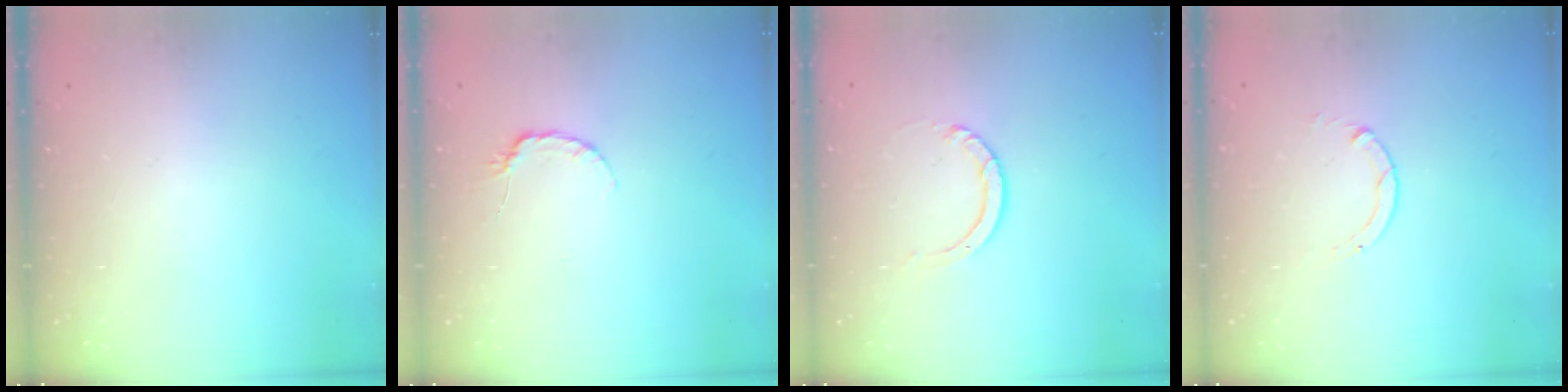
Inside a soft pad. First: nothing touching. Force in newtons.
{"total": 4.0, "press": 4.0, "slide": 0.5}
{"total": 3.6, "press": 3.6, "slide": 0.3}
{"total": 0.8, "press": 0.7, "slide": 0.1}